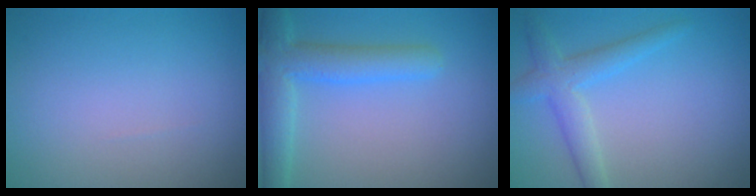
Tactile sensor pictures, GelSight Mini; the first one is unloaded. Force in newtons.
{"total": 4.9, "press": 4.9, "slide": 0.3}
{"total": 3.1, "press": 3.1, "slide": 0.1}